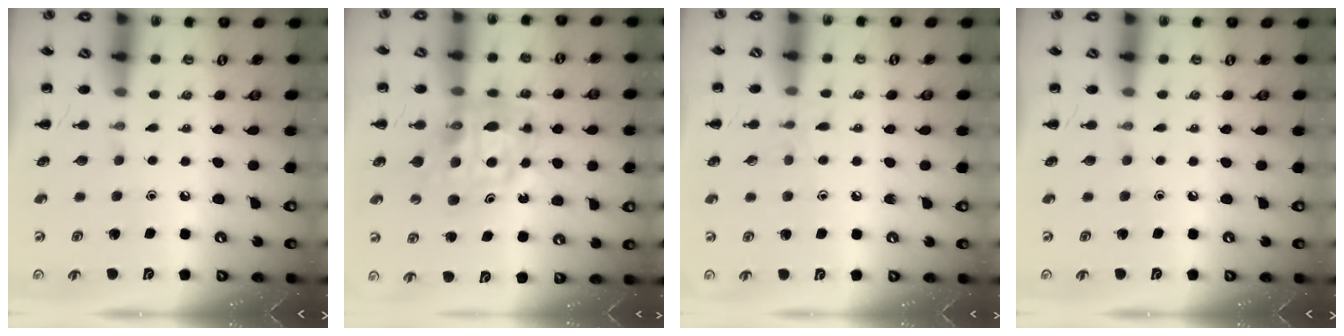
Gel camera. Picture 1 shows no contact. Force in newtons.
{"total": 10.9, "press": 10.4, "slide": 3.4}
{"total": 6.5, "press": 6.1, "slide": 2.1}
{"total": 0.0}